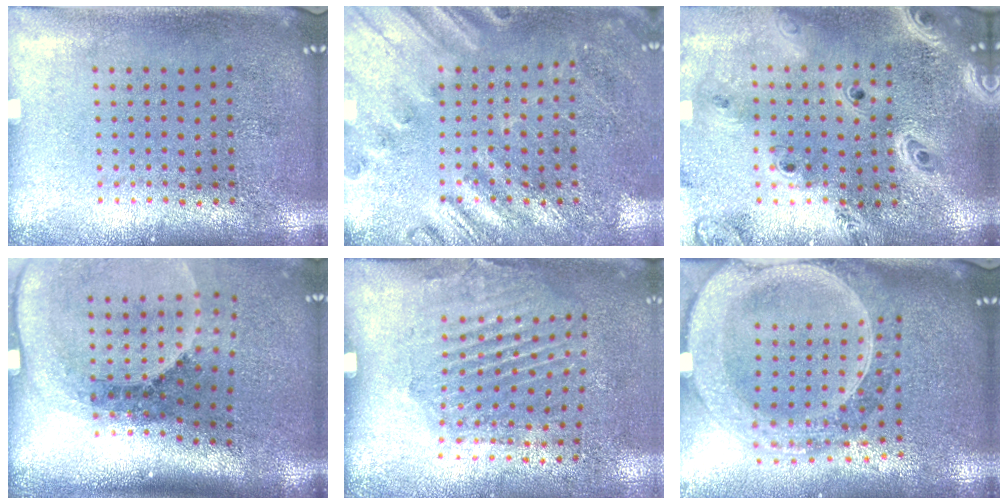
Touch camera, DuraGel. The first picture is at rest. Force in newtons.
{"total": 2.3, "press": 2.2, "slide": 0.7}
{"total": 3.5, "press": 2.8, "slide": 2.1}
{"total": 2.7, "press": 1.8, "slide": 2.0}
{"total": 1.9, "press": 1.2, "slide": 1.6}
{"total": 2.9, "press": 2.5, "slide": 1.5}